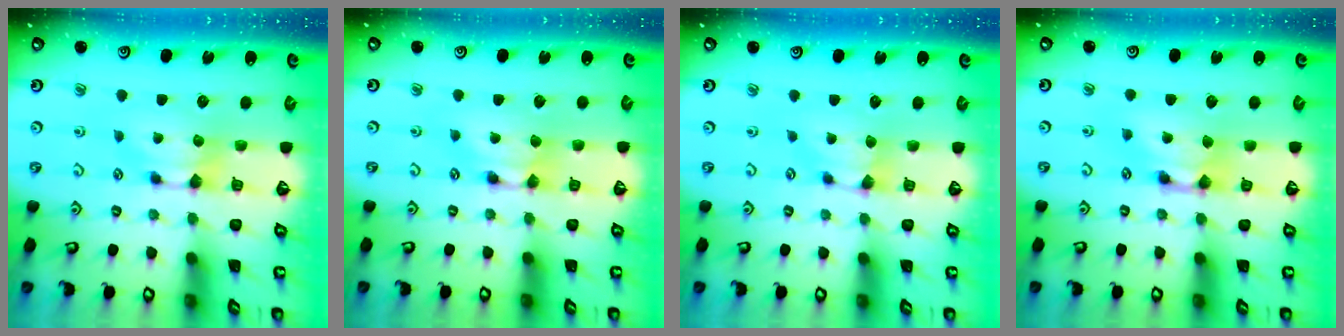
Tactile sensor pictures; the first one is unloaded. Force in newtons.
{"total": 1.6, "press": 1.5, "slide": 0.1}
{"total": 0.6, "press": 0.4, "slide": 0.4}
{"total": 2.6, "press": 2.6, "slide": 0.2}